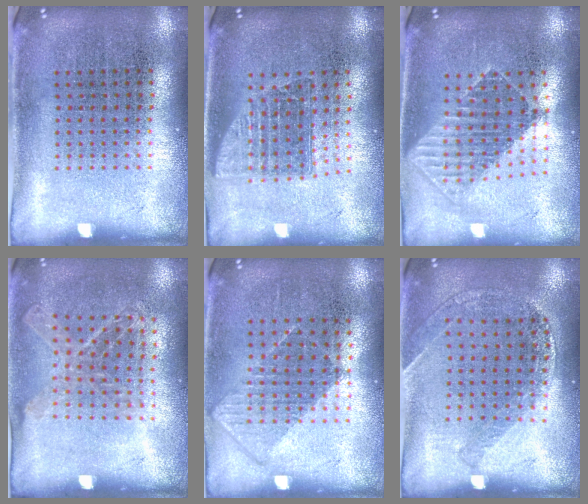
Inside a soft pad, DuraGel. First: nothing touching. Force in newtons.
{"total": 1.5, "press": 1.2, "slide": 0.9}
{"total": 1.7, "press": 1.4, "slide": 1.1}
{"total": 1.1, "press": 1.0, "slide": 0.3}
{"total": 0.8, "press": 0.7, "slide": 0.3}
{"total": 1.2, "press": 1.2, "slide": 0.2}